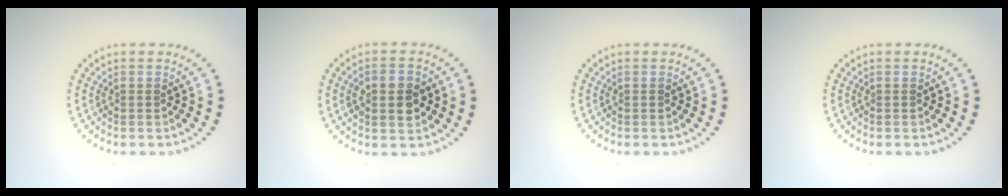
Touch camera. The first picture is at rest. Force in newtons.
{"total": 3.7, "press": 3.7, "slide": 0.2}
{"total": 0.0}
{"total": 0.0}